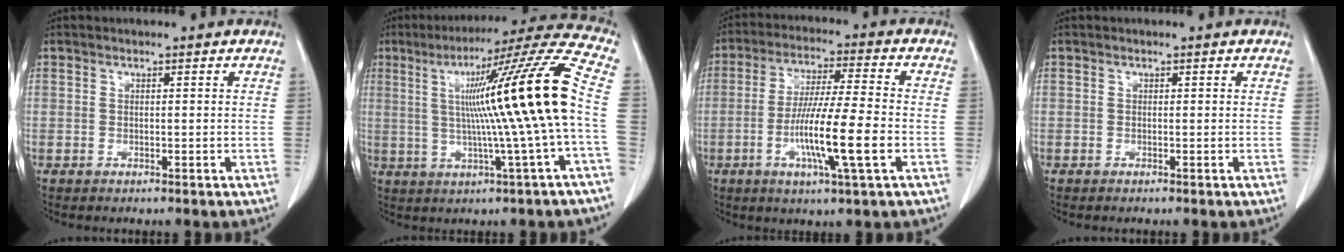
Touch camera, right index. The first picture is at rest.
{"total": 19.0, "force": [1.4, -2.3, 18.8], "torque": [-0.272, 0.019, 0.011]}
{"total": 12.2, "force": [-3.4, 0.0, 11.7], "torque": [-0.219, -0.013, -0.066]}
{"total": 0.0}